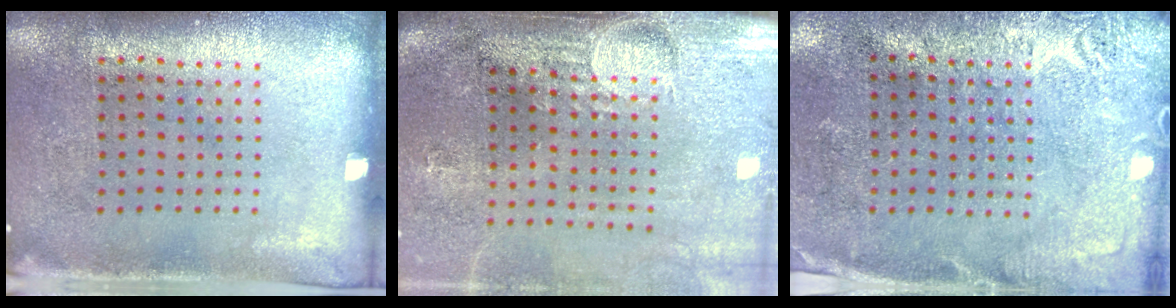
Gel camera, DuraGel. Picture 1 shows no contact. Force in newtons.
{"total": 4.4, "press": 3.6, "slide": 2.6}
{"total": 2.7, "press": 2.4, "slide": 1.2}